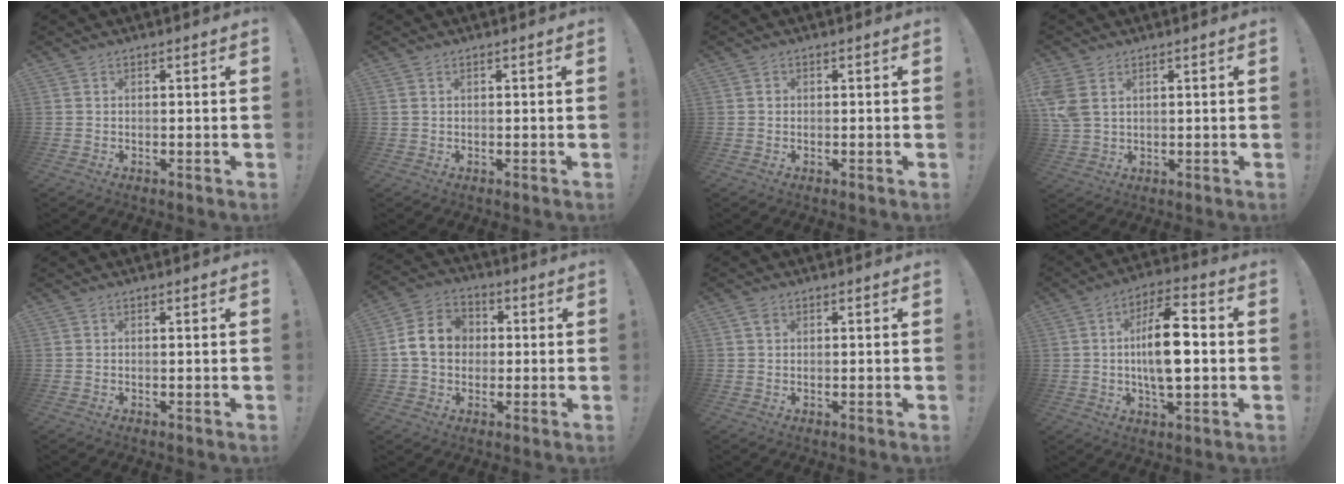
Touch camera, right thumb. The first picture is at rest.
{"total": 0.8, "force": [0.4, 0.5, 0.5], "torque": [-0.017, 0.004, 0.010]}
{"total": 0.6, "force": [-0.1, 0.6, 0.1], "torque": [-0.003, 0.003, -0.002]}
{"total": 6.6, "force": [2.7, 4.4, 4.0], "torque": [-0.091, -0.006, 0.058]}
{"total": 0.0}
{"total": 11.4, "force": [0.9, 9.5, 6.2], "torque": [-0.113, 0.016, 0.025]}
{"total": 1.3, "force": [0.6, 0.8, 0.8], "torque": [-0.016, 0.003, 0.010]}
{"total": 14.3, "force": [-0.1, 5.9, 13.0], "torque": [-0.233, 0.006, -0.008]}